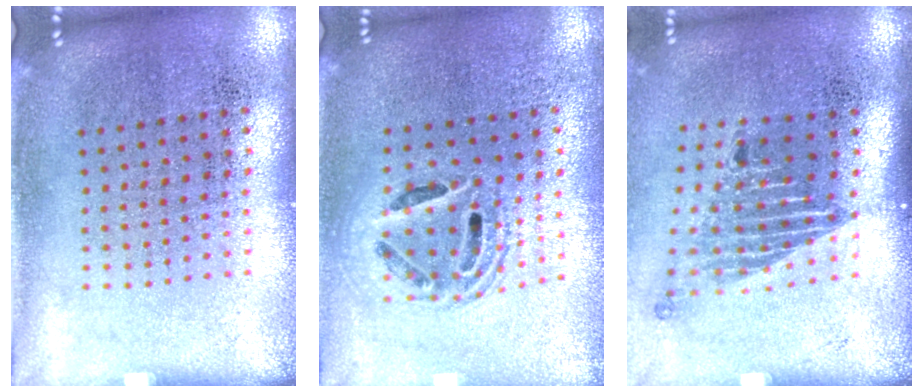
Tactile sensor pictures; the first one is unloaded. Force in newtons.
{"total": 1.5, "press": 1.3, "slide": 0.8}
{"total": 1.7, "press": 1.2, "slide": 1.2}